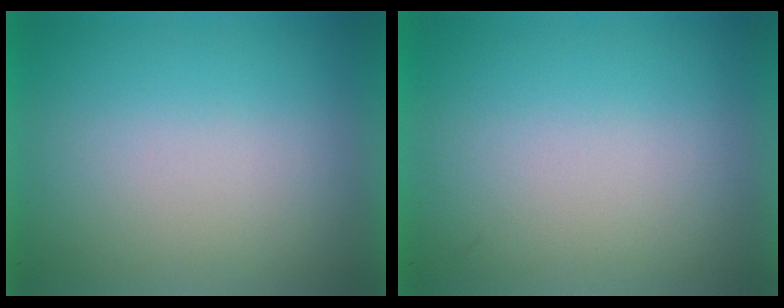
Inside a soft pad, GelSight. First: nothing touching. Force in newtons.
{"total": 0.0}